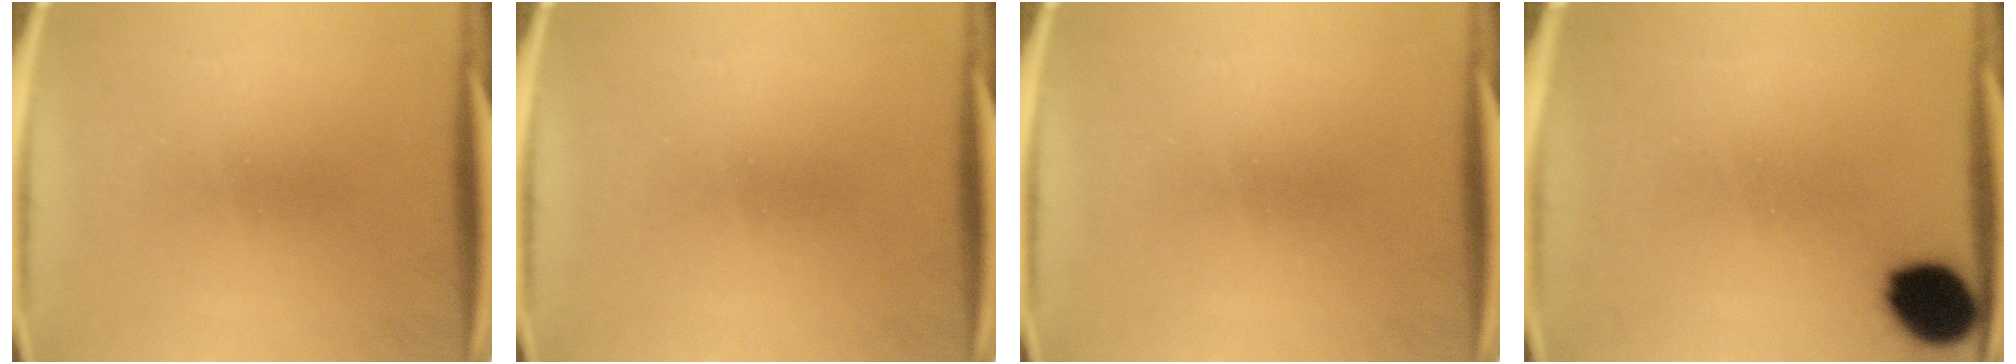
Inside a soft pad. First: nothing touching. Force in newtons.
{"total": 0.0}
{"total": 0.0}
{"total": 12.8}